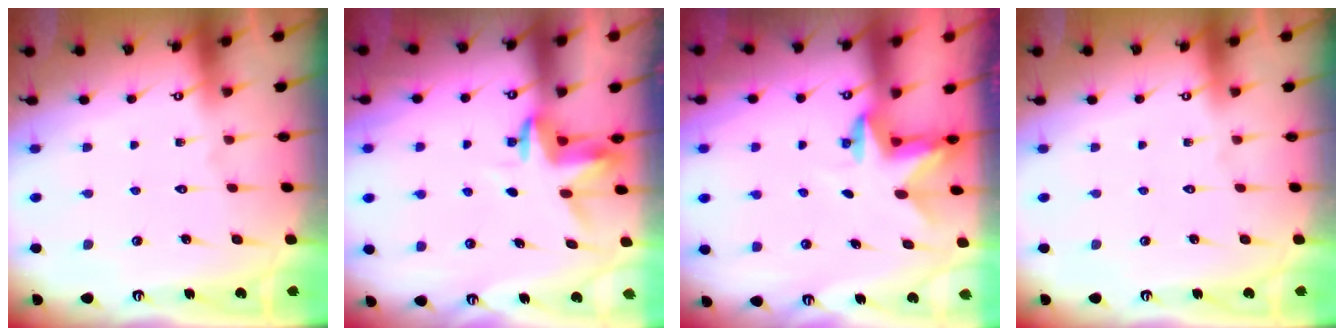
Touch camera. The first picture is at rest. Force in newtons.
{"total": 3.6, "press": 3.6, "slide": 0.2}
{"total": 2.5, "press": 2.5, "slide": 0.4}
{"total": 0.0}